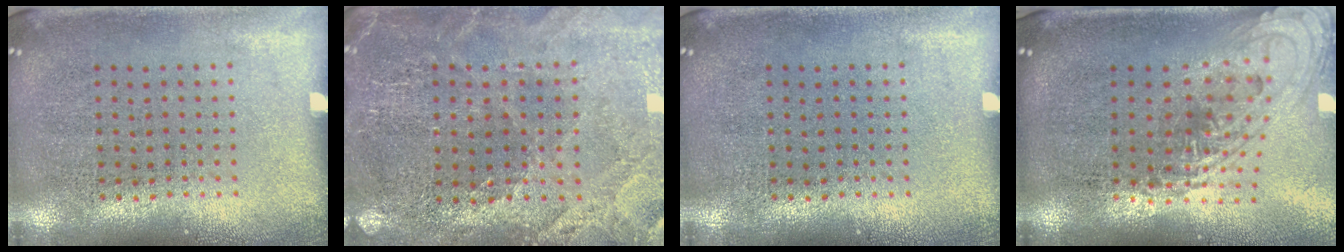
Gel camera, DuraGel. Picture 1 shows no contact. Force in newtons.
{"total": 1.5, "press": 1.4, "slide": 0.3}
{"total": 0.0}
{"total": 1.5, "press": 1.2, "slide": 1.0}